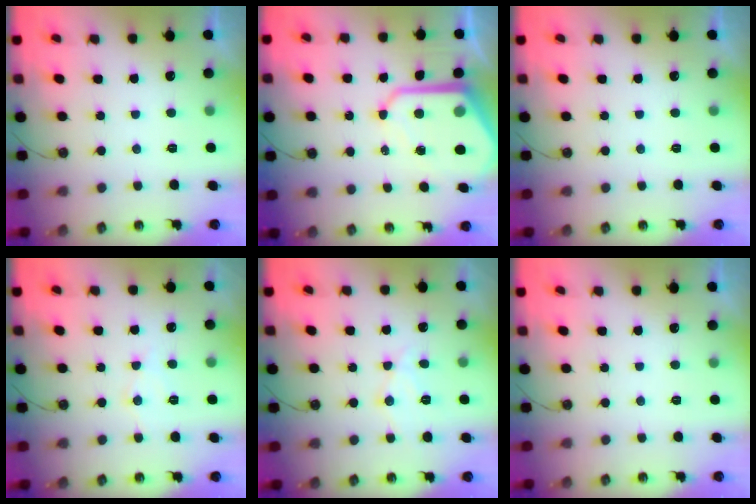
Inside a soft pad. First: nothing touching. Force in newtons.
{"total": 13.9, "press": 13.9, "slide": 1.2}
{"total": 0.0}
{"total": 6.7, "press": 6.6, "slide": 0.8}
{"total": 10.0, "press": 10.0, "slide": 0.2}
{"total": 0.0}